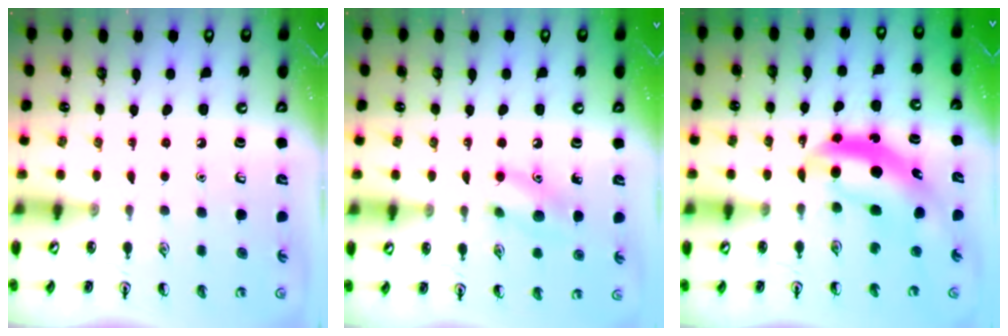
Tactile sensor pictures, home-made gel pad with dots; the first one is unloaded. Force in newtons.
{"total": 9.4, "press": 9.4, "slide": 0.5}
{"total": 6.4, "press": 6.2, "slide": 1.8}